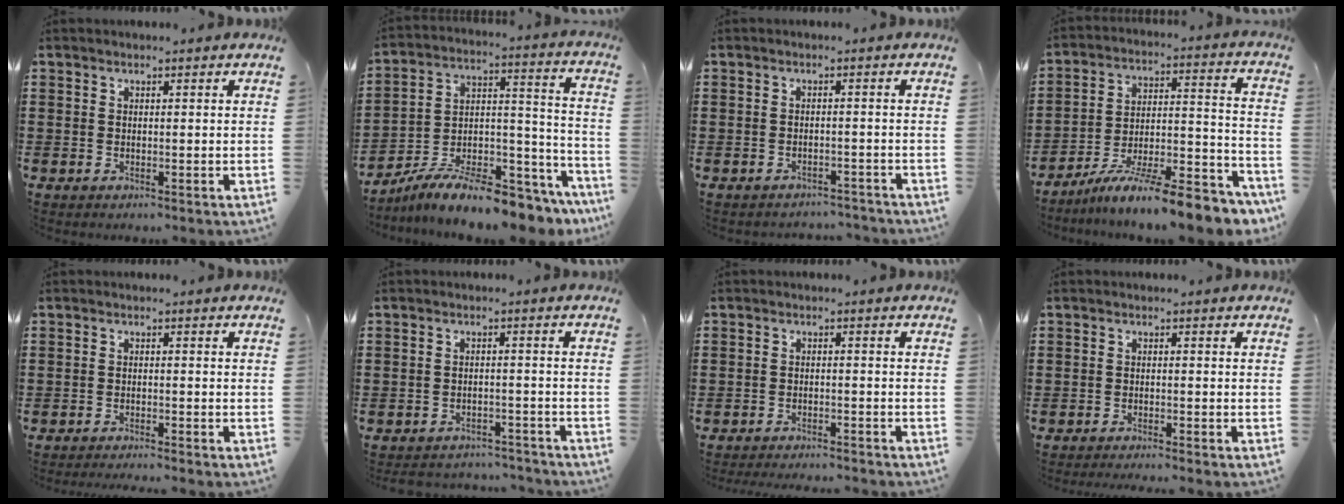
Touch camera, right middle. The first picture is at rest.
{"total": 10.8, "force": [-9.6, 1.2, 4.8], "torque": [-0.067, 0.031, -0.181]}
{"total": 1.8, "force": [-1.8, 0.3, 0.0], "torque": [-0.006, 0.001, -0.040]}
{"total": 12.0, "force": [-10.1, 0.5, 6.5], "torque": [-0.095, 0.017, -0.185]}
{"total": 1.3, "force": [-1.2, -0.2, 0.2], "torque": [-0.004, 0.002, -0.025]}
{"total": 3.1, "force": [-3.0, 0.4, 0.1], "torque": [-0.006, 0.002, -0.065]}
{"total": 2.3, "force": [-2.3, 0.0, -0.2], "torque": [-0.001, 0.003, -0.050]}
{"total": 1.2, "force": [-1.1, -0.2, 0.2], "torque": [-0.003, 0.001, -0.022]}